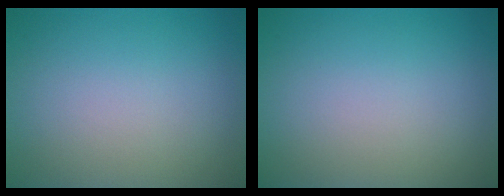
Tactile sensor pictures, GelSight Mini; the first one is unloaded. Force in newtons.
{"total": 0.0}